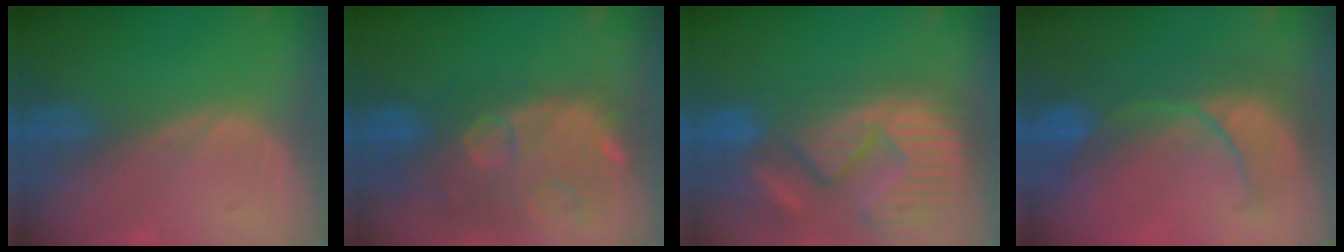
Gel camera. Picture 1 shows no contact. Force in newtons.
{"total": 12.2, "press": 11.0, "slide": 5.4}
{"total": 14.7, "press": 12.3, "slide": 8.1}
{"total": 8.4, "press": 8.2, "slide": 1.8}